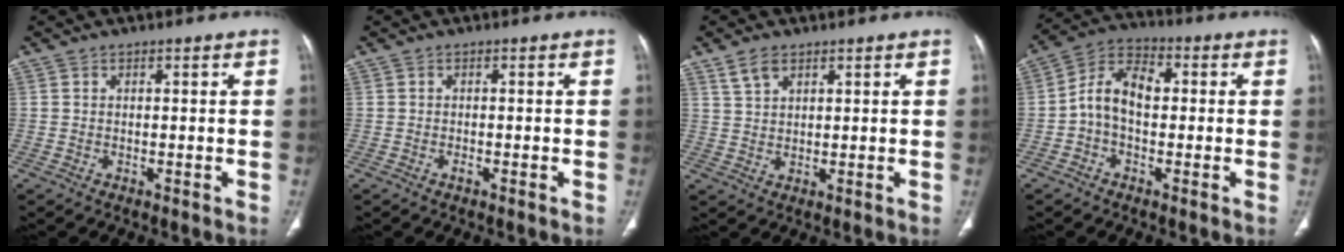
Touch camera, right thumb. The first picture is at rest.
{"total": 0.8, "force": [-0.4, 0.1, 0.6], "torque": [-0.012, 0.000, -0.009]}
{"total": 3.6, "force": [2.5, 1.9, 1.9], "torque": [-0.034, -0.009, 0.055]}
{"total": 8.7, "force": [-0.3, 5.6, 6.7], "torque": [-0.113, 0.034, -0.017]}